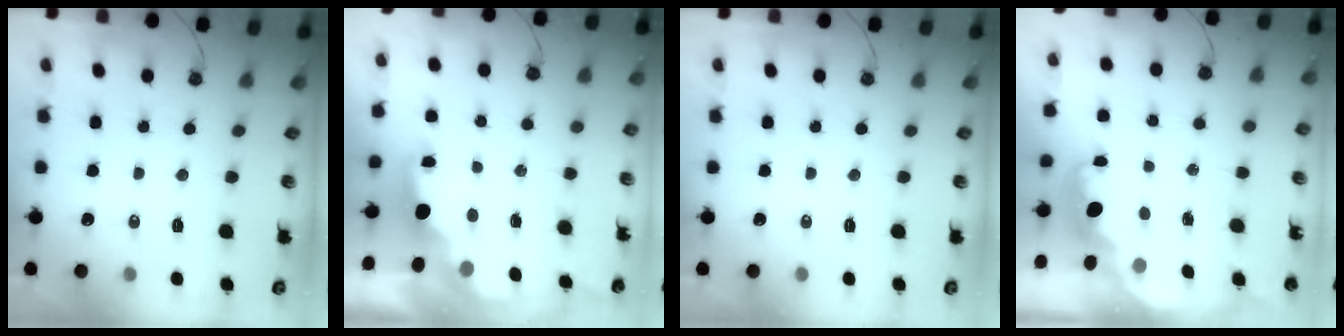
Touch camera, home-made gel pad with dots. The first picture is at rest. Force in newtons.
{"total": 2.3, "press": 2.1, "slide": 0.7}
{"total": 0.0}
{"total": 2.2, "press": 2.1, "slide": 0.6}